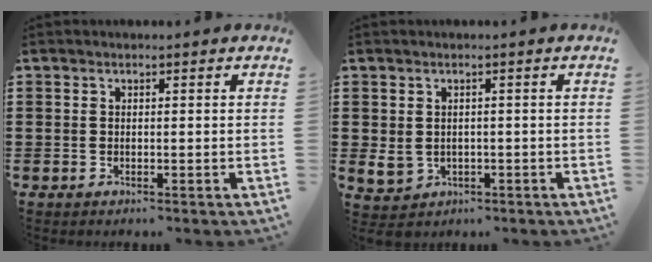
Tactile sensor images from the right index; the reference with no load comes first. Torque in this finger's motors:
{"motor_torque": [-0.39, 1.20, -0.10, -0.04]}